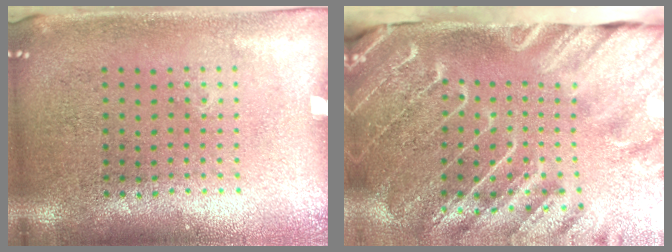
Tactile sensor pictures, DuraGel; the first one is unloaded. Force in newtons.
{"total": 4.4, "press": 3.4, "slide": 2.8}